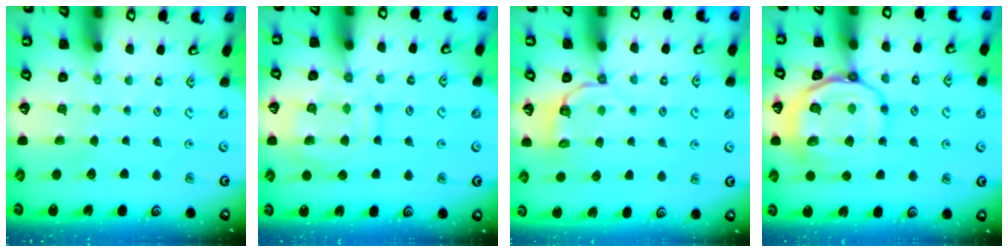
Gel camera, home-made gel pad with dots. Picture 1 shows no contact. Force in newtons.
{"total": 13.1, "press": 13.1, "slide": 1.1}
{"total": 4.1, "press": 3.6, "slide": 1.9}
{"total": 15.3, "press": 15.3, "slide": 1.4}